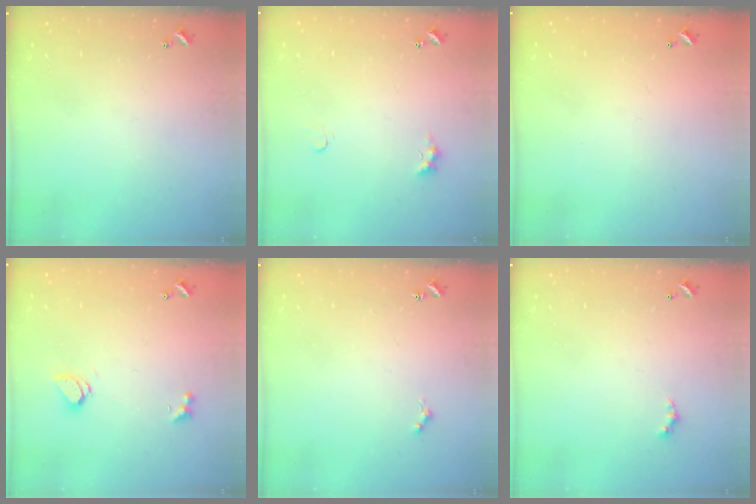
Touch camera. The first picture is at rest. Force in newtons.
{"total": 2.8, "press": 2.8, "slide": 0.5}
{"total": 2.9, "press": 2.9, "slide": 0.1}
{"total": 2.2, "press": 2.2, "slide": 0.5}
{"total": 0.8, "press": 0.6, "slide": 0.4}
{"total": 1.7, "press": 1.6, "slide": 0.5}